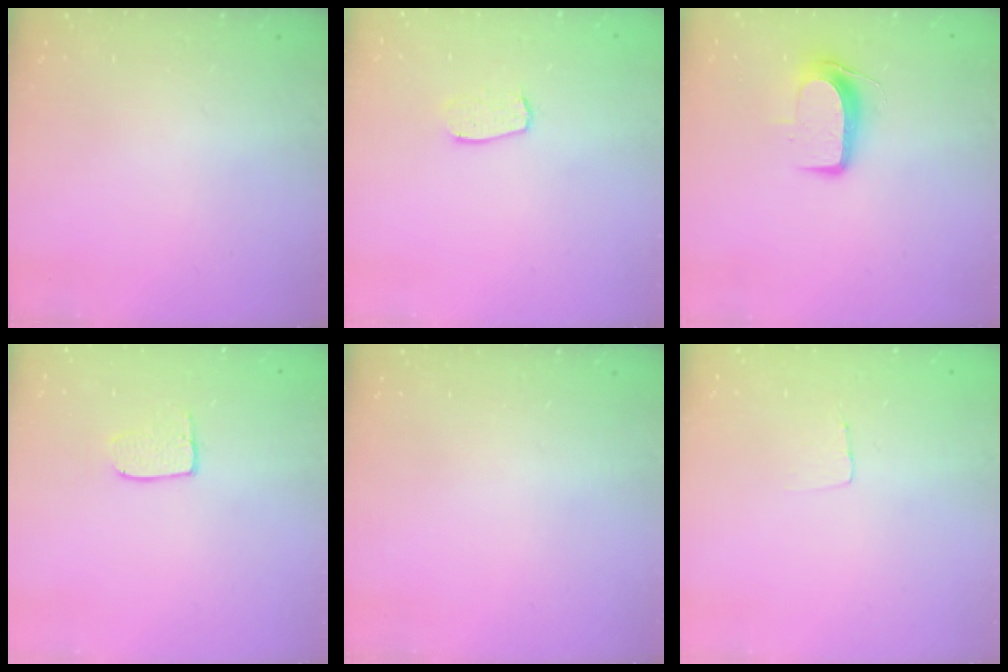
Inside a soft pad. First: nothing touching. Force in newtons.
{"total": 5.8, "press": 5.8, "slide": 0.4}
{"total": 9.1, "press": 9.0, "slide": 1.1}
{"total": 5.2, "press": 5.2, "slide": 0.3}
{"total": 0.0}
{"total": 3.2, "press": 3.2, "slide": 0.2}